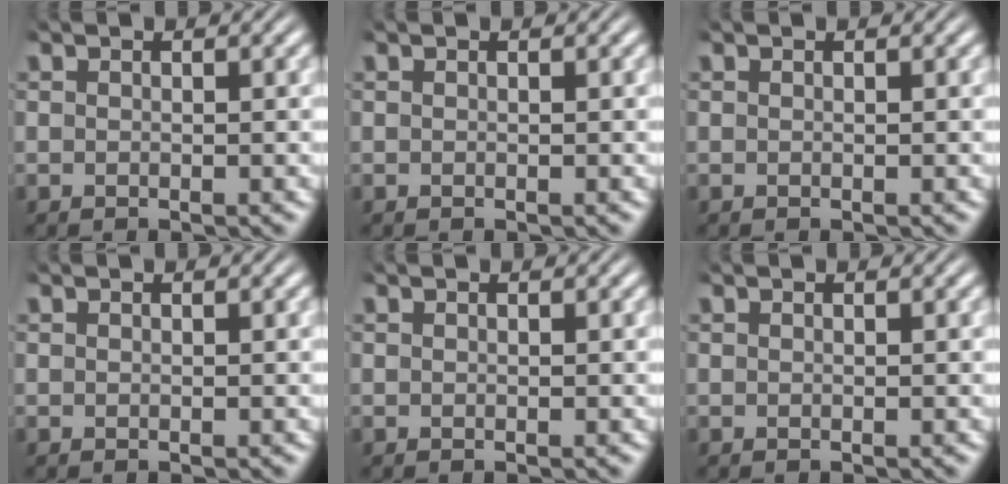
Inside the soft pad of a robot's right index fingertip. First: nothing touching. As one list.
[{"total": 0.0}, {"total": 0.0}, {"total": 0.0}, {"total": 0.0}, {"total": 0.0}]